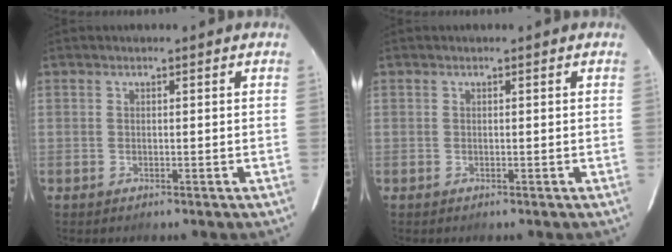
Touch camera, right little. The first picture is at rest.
{"total": 0.0}